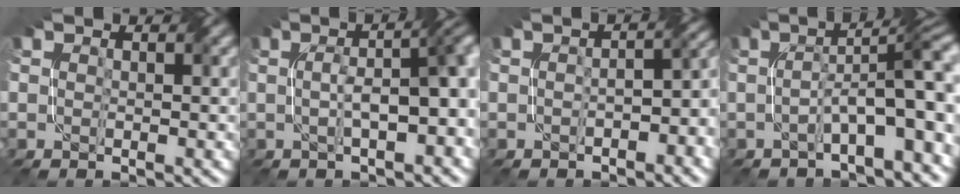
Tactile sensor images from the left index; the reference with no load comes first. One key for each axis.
{"total": 7.0, "fx": -0.1, "fy": 2.1, "fz": 6.7, "tx": -0.092, "ty": 0.011, "tz": 0.001}
{"total": 4.7, "fx": -1.4, "fy": 2.2, "fz": 3.8, "tx": -0.037, "ty": 0.004, "tz": -0.022}
{"total": 8.3, "fx": -1.8, "fy": 2.2, "fz": 7.8, "tx": -0.115, "ty": 0.017, "tz": -0.033}